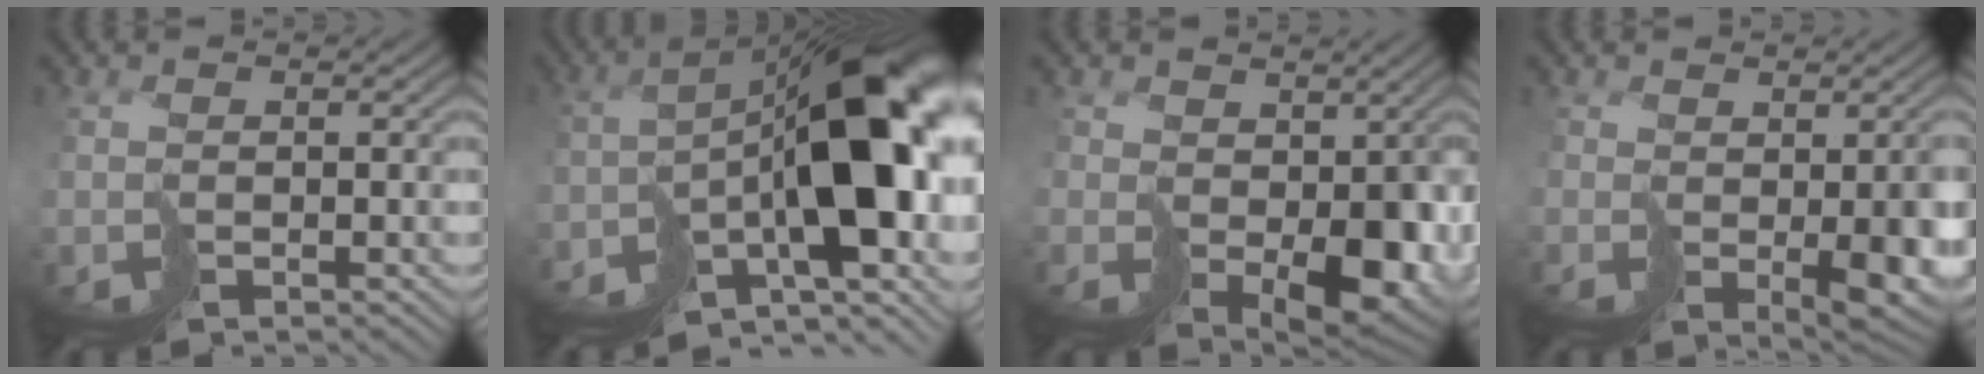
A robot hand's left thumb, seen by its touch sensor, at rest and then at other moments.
{"total": 16.7, "force": [-5.3, 7.4, 14.0], "torque": [-0.169, -0.019, -0.065]}
{"total": 7.8, "force": [-0.2, 5.5, 5.6], "torque": [-0.089, -0.038, 0.012]}
{"total": 4.8, "force": [-0.6, 2.4, 4.1], "torque": [-0.062, -0.029, 0.017]}